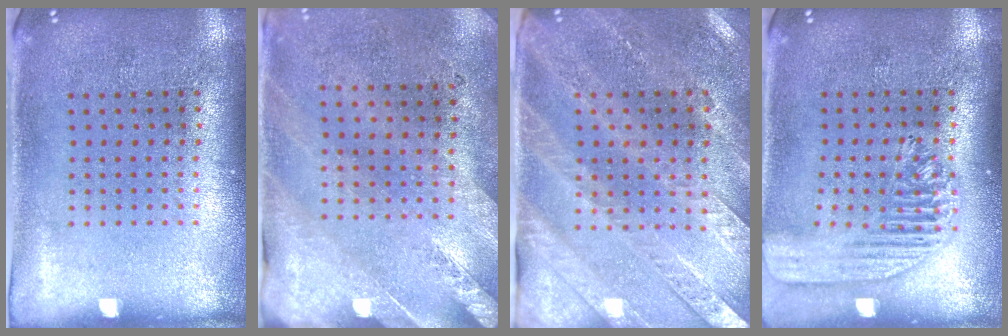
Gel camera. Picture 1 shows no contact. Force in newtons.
{"total": 2.4, "press": 2.1, "slide": 1.3}
{"total": 2.9, "press": 2.7, "slide": 1.3}
{"total": 1.7, "press": 1.6, "slide": 0.6}